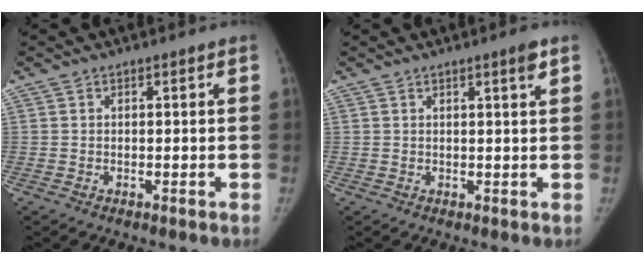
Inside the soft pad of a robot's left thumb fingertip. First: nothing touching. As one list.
[{"total": 1.9, "force": [1.1, -0.1, 1.5], "torque": [-0.022, -0.007, 0.016]}]